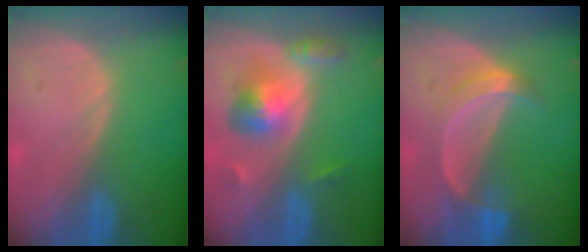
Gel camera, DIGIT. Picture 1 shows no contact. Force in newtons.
{"total": 6.3, "press": 5.7, "slide": 2.6}
{"total": 5.0, "press": 5.0, "slide": 0.6}